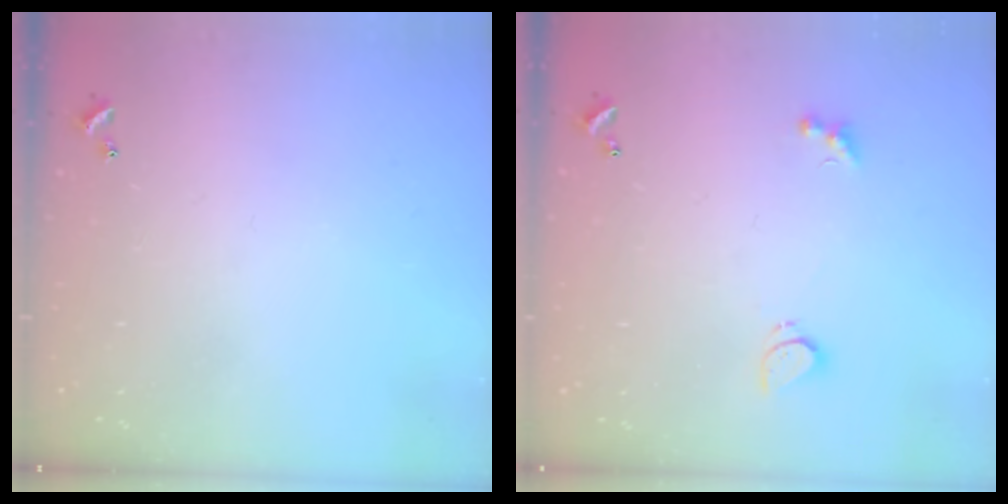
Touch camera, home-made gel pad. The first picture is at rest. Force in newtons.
{"total": 2.2, "press": 2.1, "slide": 0.6}